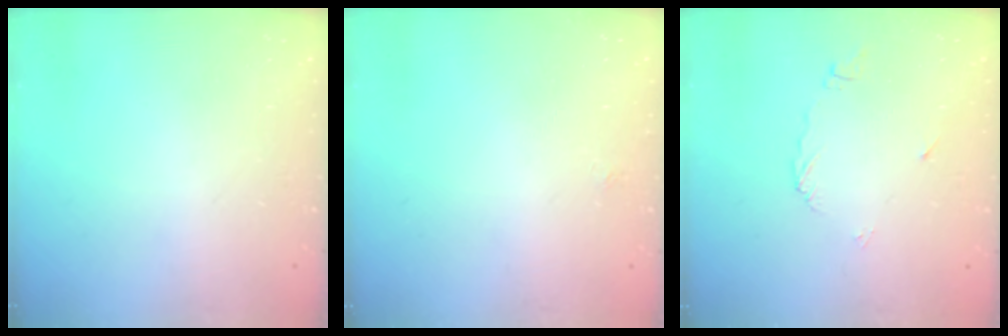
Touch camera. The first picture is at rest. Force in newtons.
{"total": 1.9, "press": 1.8, "slide": 0.4}
{"total": 5.9, "press": 5.9, "slide": 0.3}